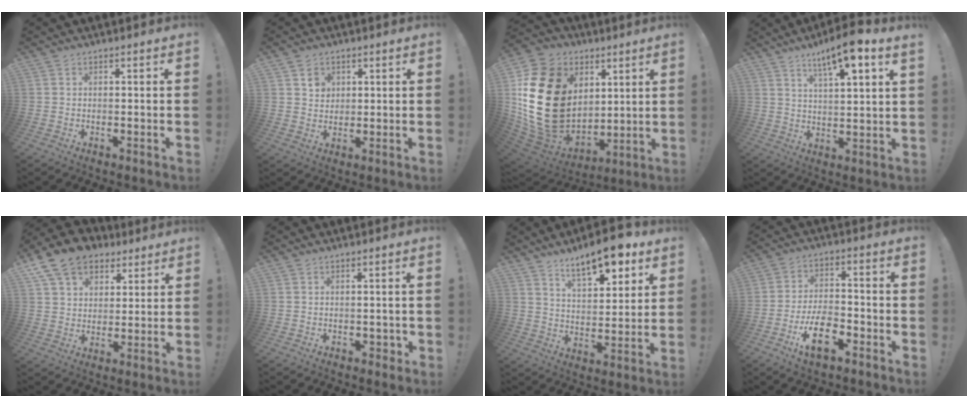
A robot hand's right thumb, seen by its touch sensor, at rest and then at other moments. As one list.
[{"total": 4.4, "force": [2.3, 3.6, 0.9], "torque": [0.002, -0.014, 0.038]}, {"total": 29.1, "force": [4.2, 21.5, 19.1], "torque": [-0.378, -0.024, 0.122]}, {"total": 10.5, "force": [6.7, 1.4, 8.0], "torque": [-0.124, -0.034, 0.107]}, {"total": 14.2, "force": [8.6, 9.6, 6.0], "torque": [-0.098, -0.047, 0.167]}, {"total": 2.0, "force": [-0.2, 1.7, 1.1], "torque": [-0.008, 0.004, -0.004]}, {"total": 14.5, "force": [9.8, 5.1, 9.4], "torque": [-0.128, -0.059, 0.162]}, {"total": 13.0, "force": [-6.7, 6.6, 9.0], "torque": [-0.157, 0.038, -0.114]}]